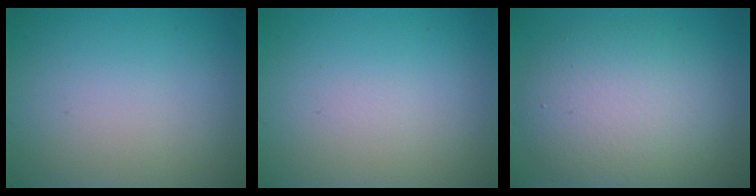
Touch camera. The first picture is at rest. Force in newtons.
{"total": 0.0}
{"total": 7.2, "press": 7.2, "slide": 0.3}